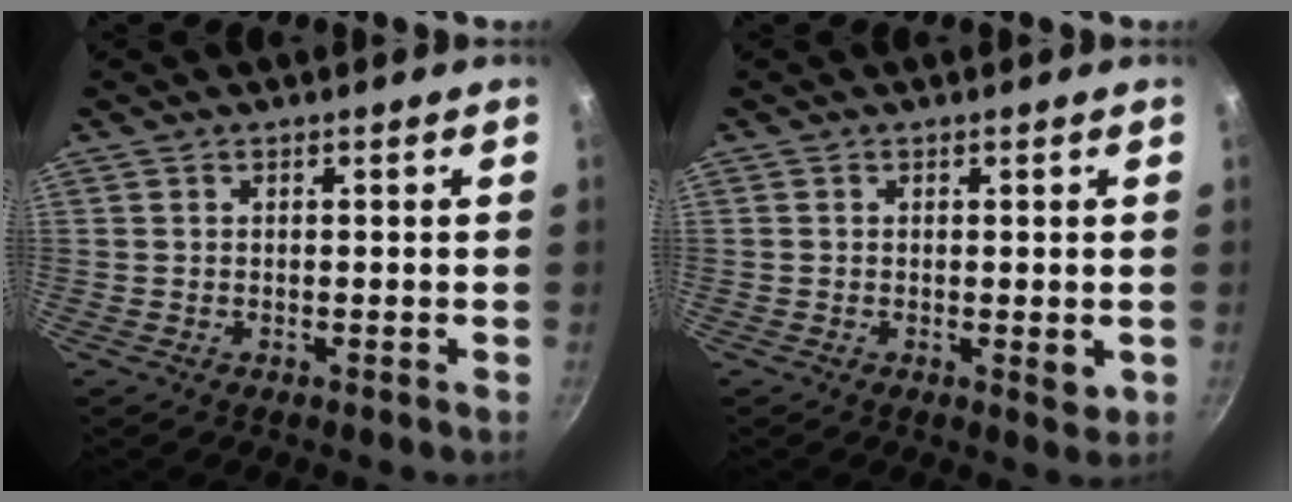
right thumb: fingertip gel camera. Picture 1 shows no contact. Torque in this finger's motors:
{"motor_torque": [2.25, 1.24, 1.50, -0.84, 0.47]}